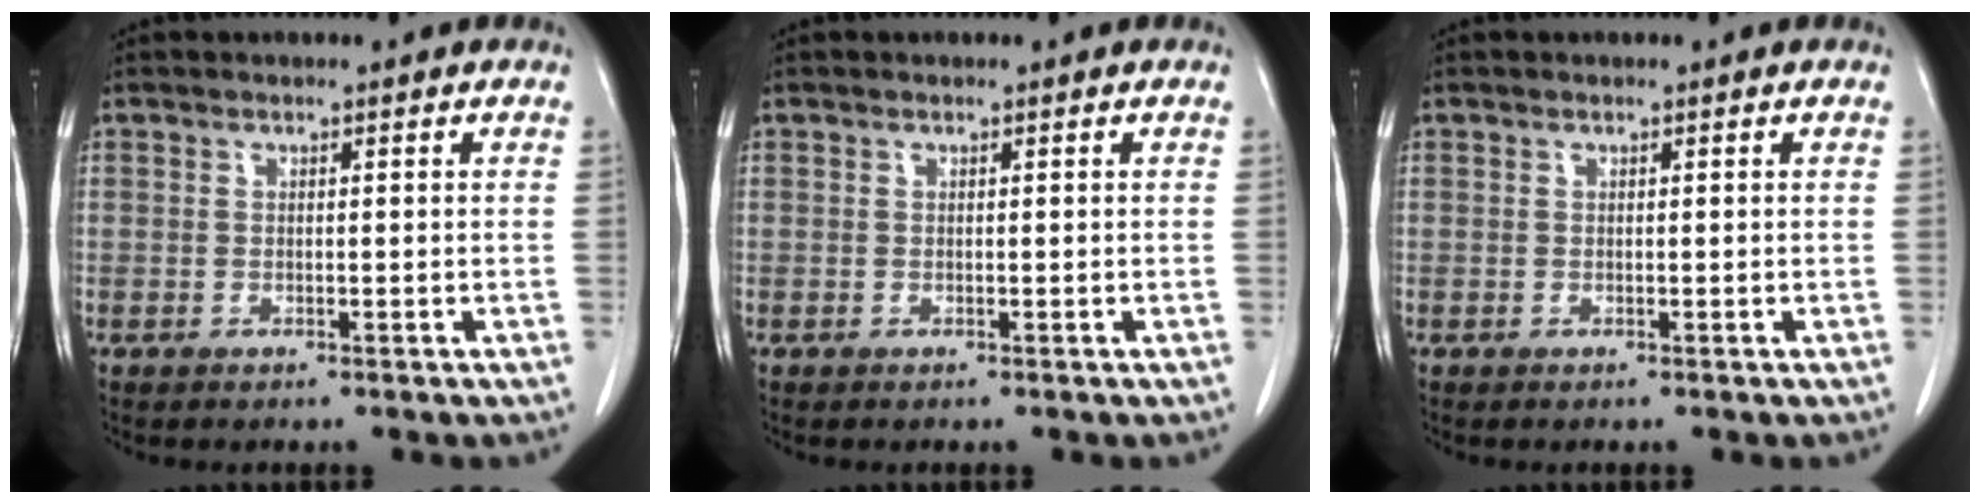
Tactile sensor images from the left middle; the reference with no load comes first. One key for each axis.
{"total": 0.0}
{"total": 0.0}